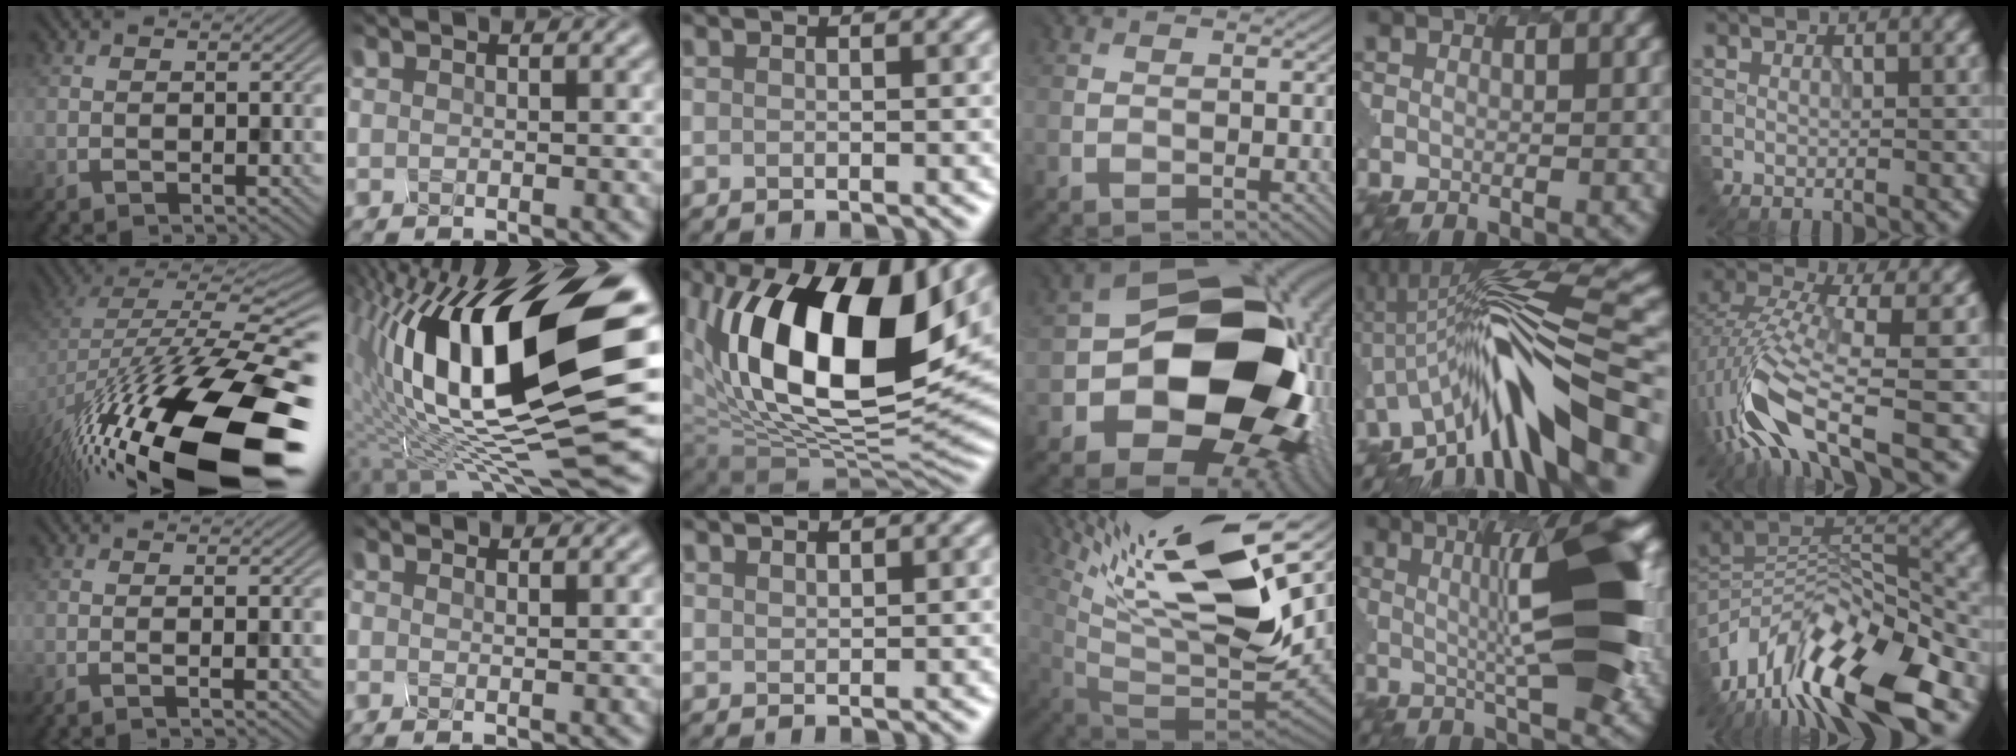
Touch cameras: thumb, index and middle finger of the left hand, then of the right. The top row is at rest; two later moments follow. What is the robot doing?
{"motion": "disassemble", "object": "hinged tin"}